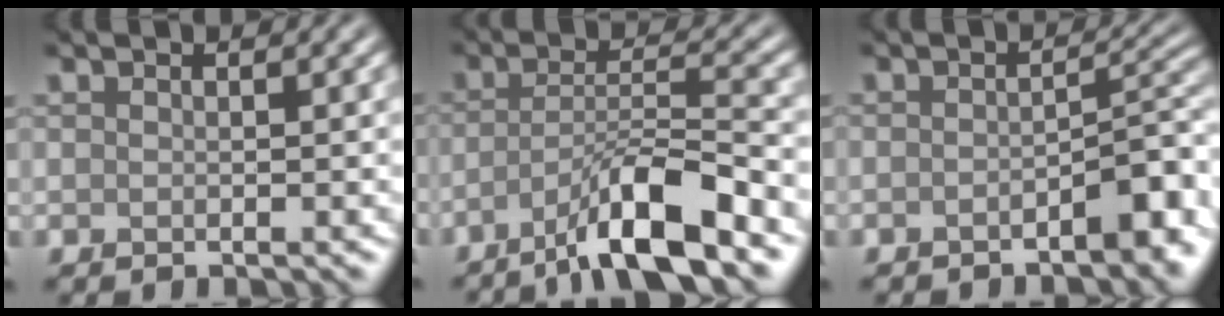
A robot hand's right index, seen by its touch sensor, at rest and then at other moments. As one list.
[{"total": 7.3, "force": [-4.8, 0.9, 5.4], "torque": [-0.087, 0.008, -0.090]}, {"total": 3.9, "force": [-2.3, 1.3, 2.9], "torque": [-0.036, 0.009, -0.038]}]